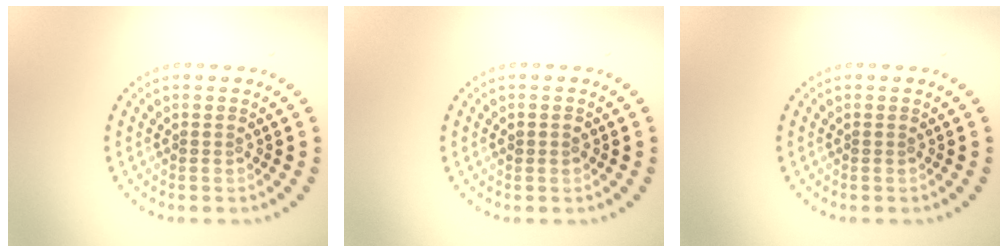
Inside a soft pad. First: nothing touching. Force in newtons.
{"total": 0.8, "press": 0.7, "slide": 0.1}
{"total": 0.0}